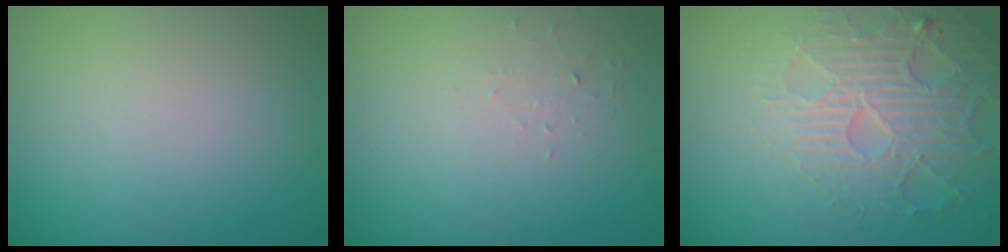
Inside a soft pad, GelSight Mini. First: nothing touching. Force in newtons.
{"total": 0.6, "press": 0.3, "slide": 0.6}
{"total": 4.6, "press": 4.3, "slide": 1.7}